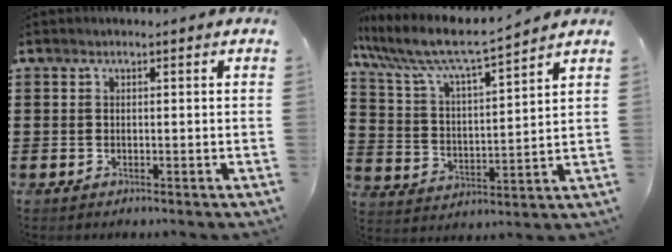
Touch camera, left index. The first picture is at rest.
{"total": 8.0, "force": [7.1, 0.5, 3.7], "torque": [-0.103, -0.041, 0.117]}